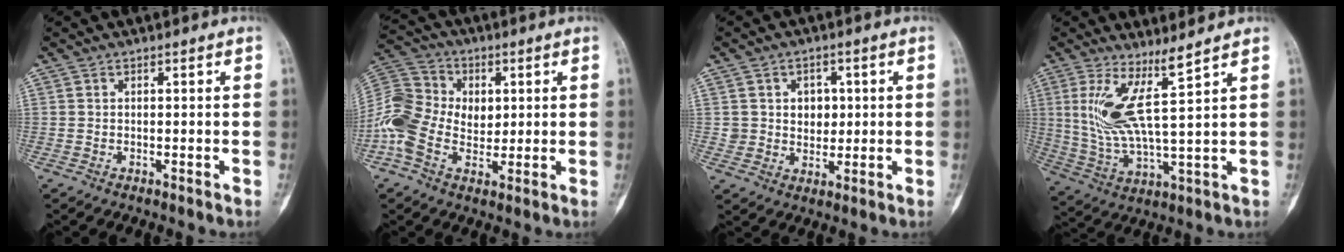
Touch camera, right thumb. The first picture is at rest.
{"total": 13.4, "force": [0.1, 10.1, 8.8], "torque": [-0.159, 0.019, -0.004]}
{"total": 5.7, "force": [1.1, 4.8, 2.8], "torque": [-0.008, -0.002, 0.019]}
{"total": 10.2, "force": [4.9, 0.5, 8.9], "torque": [-0.195, -0.047, 0.106]}